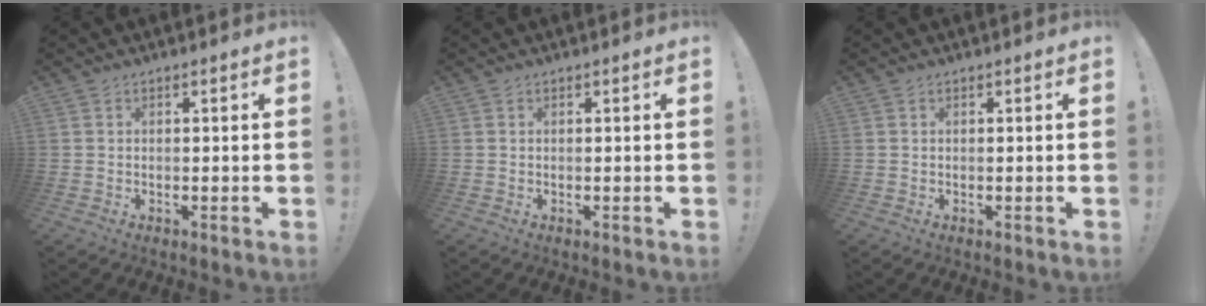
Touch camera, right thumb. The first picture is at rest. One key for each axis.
{"total": 0.0}
{"total": 0.0}